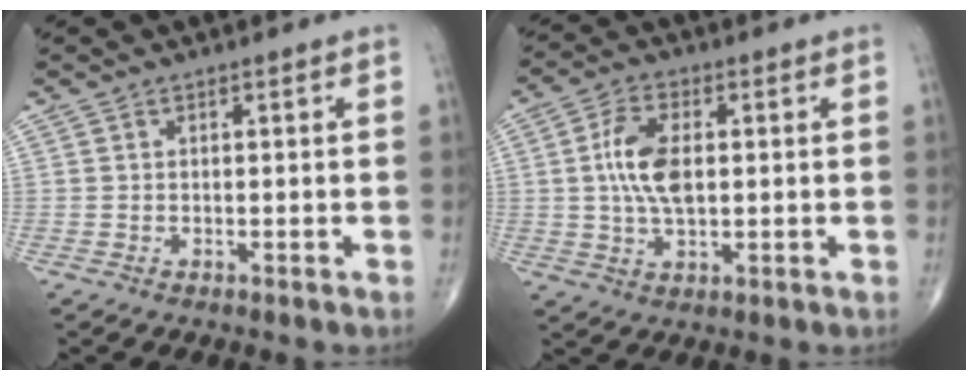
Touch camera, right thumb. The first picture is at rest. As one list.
[{"total": 9.1, "force": [0.8, 4.8, 7.7], "torque": [-0.150, 0.003, 0.016]}]